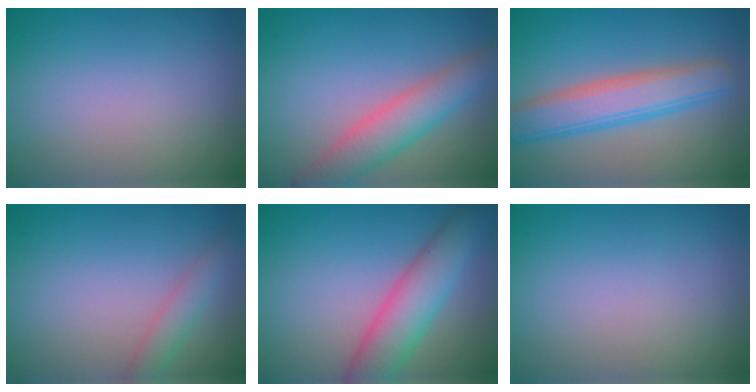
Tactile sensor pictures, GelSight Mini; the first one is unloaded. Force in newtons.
{"total": 4.9, "press": 4.9, "slide": 0.3}
{"total": 5.6, "press": 5.6, "slide": 0.2}
{"total": 2.1, "press": 2.1, "slide": 0.1}
{"total": 5.9, "press": 5.9, "slide": 0.2}
{"total": 0.0}